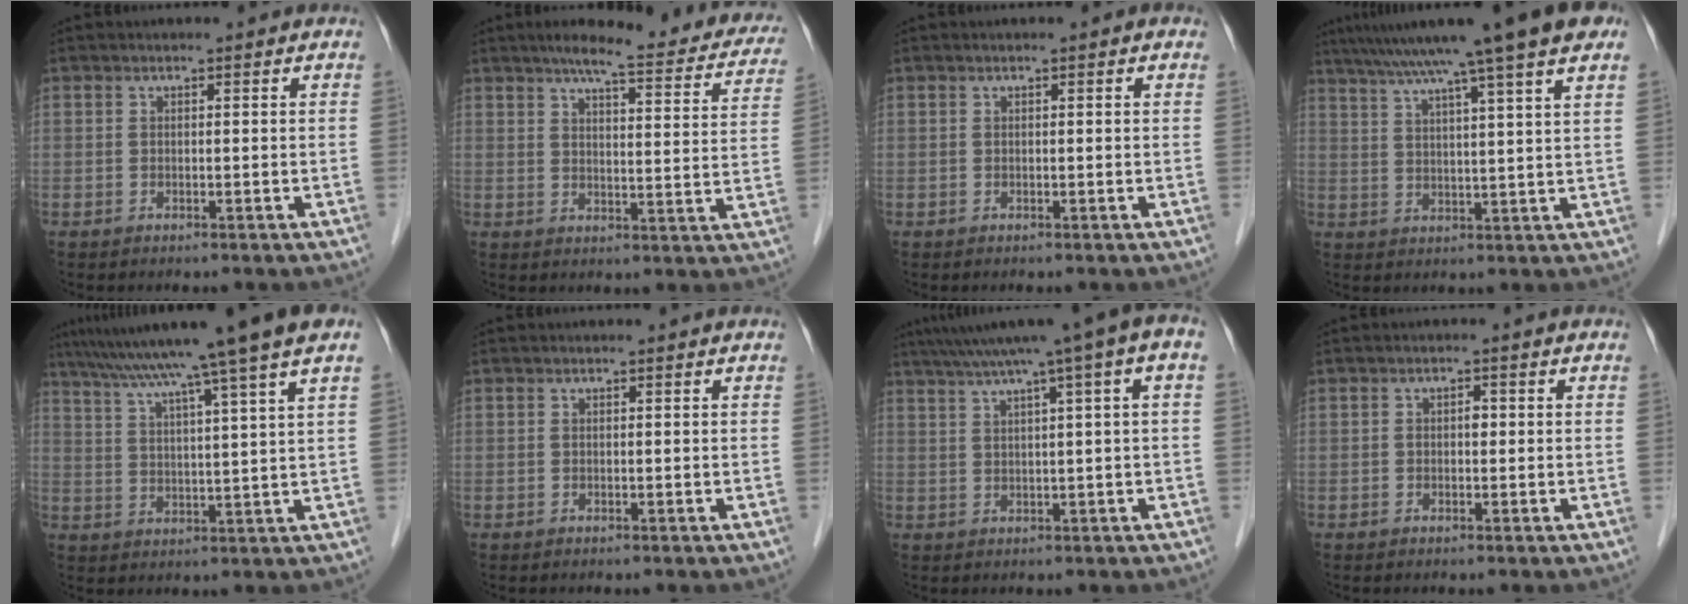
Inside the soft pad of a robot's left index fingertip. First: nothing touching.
{"total": 18.6, "force": [15.5, 3.3, 9.8], "torque": [-0.116, 0.003, 0.179]}
{"total": 0.0}
{"total": 16.9, "force": [12.6, -0.6, 11.3], "torque": [-0.182, 0.045, 0.171]}
{"total": 16.0, "force": [12.1, -2.3, 10.1], "torque": [-0.167, 0.010, 0.170]}
{"total": 0.0}
{"total": 10.8, "force": [5.5, -0.5, 9.2], "torque": [-0.141, 0.041, 0.080]}
{"total": 1.2, "force": [-0.1, 0.7, 0.9], "torque": [-0.012, 0.005, -0.003]}